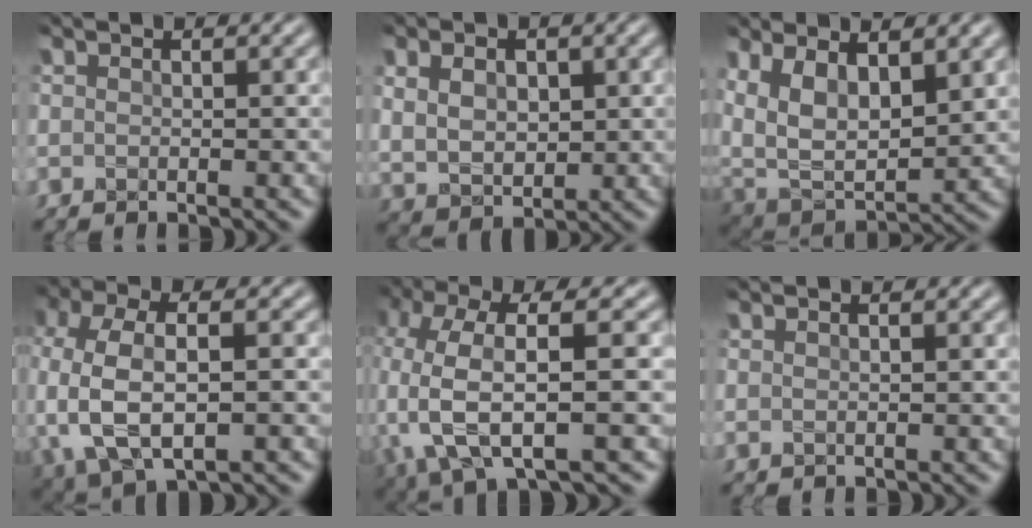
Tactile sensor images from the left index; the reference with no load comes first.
{"total": 4.0, "force": [1.3, 2.8, 2.6], "torque": [-0.050, 0.003, 0.025]}
{"total": 8.2, "force": [3.1, 4.4, 6.2], "torque": [-0.129, -0.006, 0.054]}
{"total": 8.3, "force": [-1.5, 5.0, 6.5], "torque": [-0.152, -0.005, -0.027]}
{"total": 7.9, "force": [-1.1, 3.1, 7.2], "torque": [-0.159, -0.005, -0.024]}
{"total": 0.0}